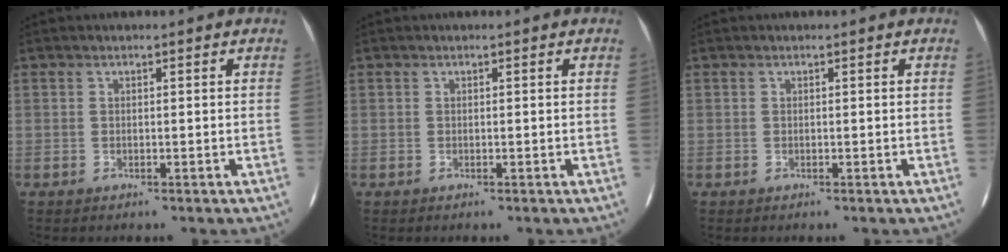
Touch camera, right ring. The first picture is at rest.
{"total": 0.0}
{"total": 0.0}